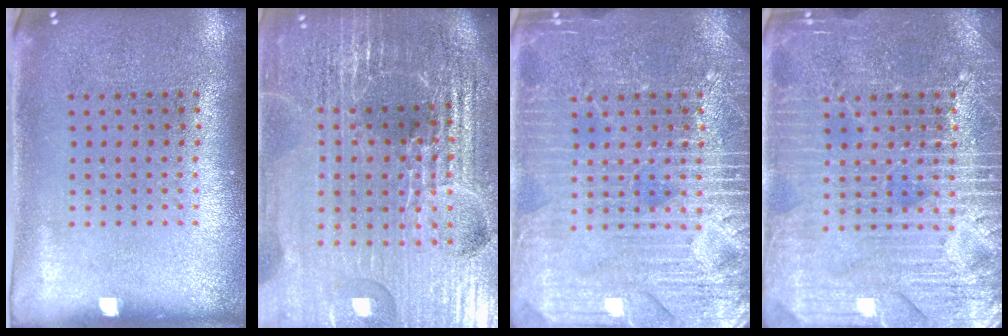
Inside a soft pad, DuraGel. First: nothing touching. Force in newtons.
{"total": 6.9, "press": 6.0, "slide": 3.5}
{"total": 6.0, "press": 6.0, "slide": 0.9}
{"total": 4.4, "press": 4.3, "slide": 0.5}